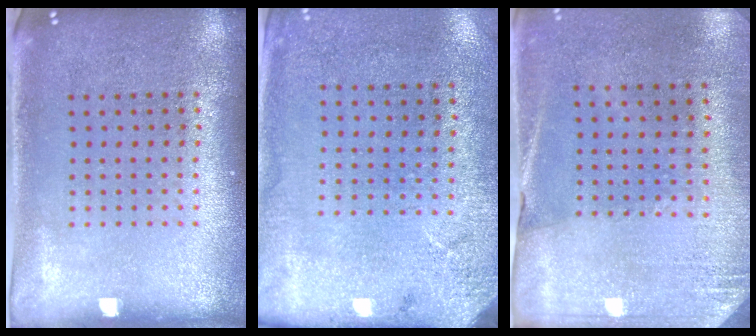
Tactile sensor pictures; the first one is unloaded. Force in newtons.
{"total": 2.7, "press": 2.2, "slide": 1.5}
{"total": 2.7, "press": 2.4, "slide": 1.2}